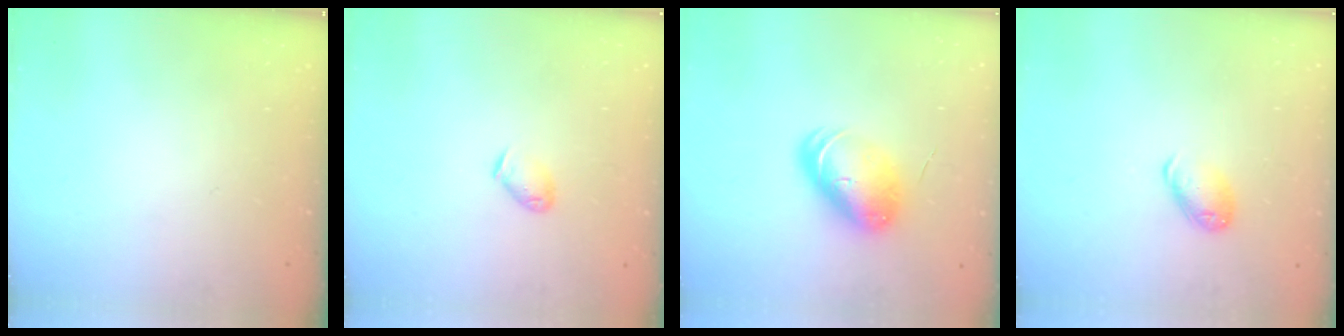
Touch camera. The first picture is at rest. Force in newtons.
{"total": 3.7, "press": 3.7, "slide": 0.6}
{"total": 8.8, "press": 8.6, "slide": 1.4}
{"total": 8.6, "press": 8.5, "slide": 1.3}